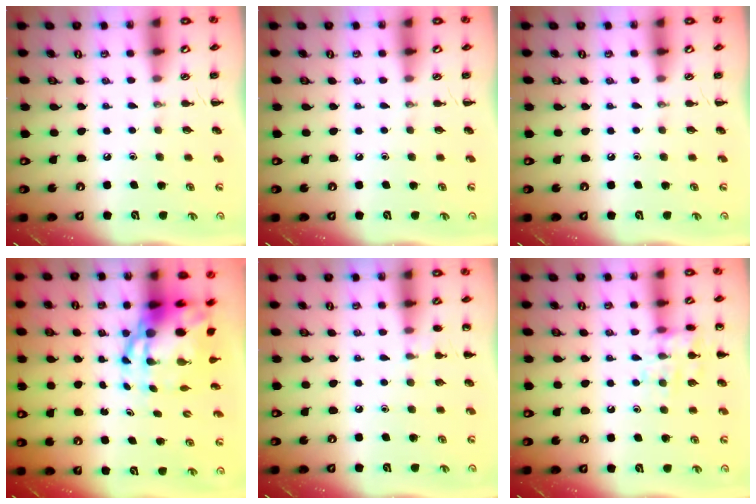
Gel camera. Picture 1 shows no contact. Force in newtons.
{"total": 0.0}
{"total": 0.0}
{"total": 9.4, "press": 9.1, "slide": 2.6}
{"total": 5.8, "press": 5.5, "slide": 1.9}
{"total": 11.8, "press": 11.7, "slide": 0.7}